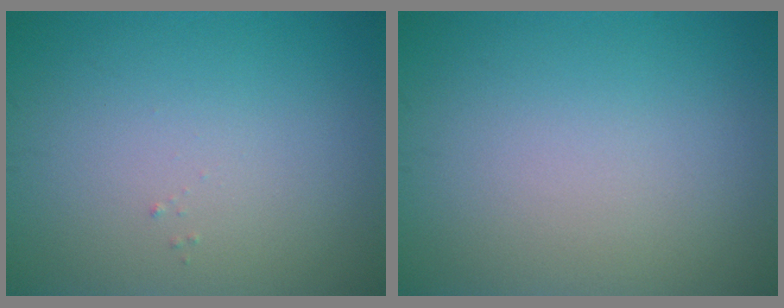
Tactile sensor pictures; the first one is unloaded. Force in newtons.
{"total": 0.0}